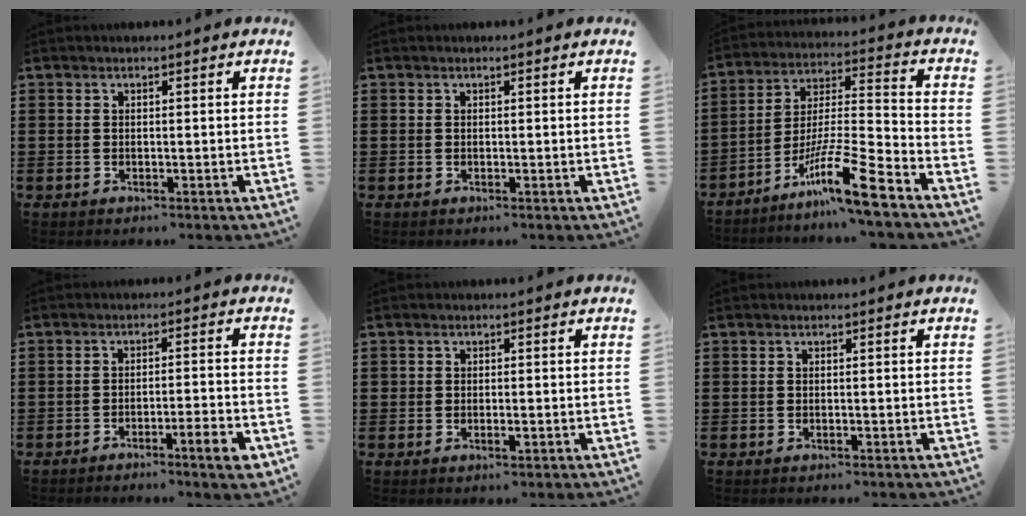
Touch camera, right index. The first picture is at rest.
{"total": 0.0}
{"total": 13.1, "force": [-9.4, 0.7, 9.1], "torque": [-0.169, 0.005, -0.179]}
{"total": 4.3, "force": [-3.1, 0.3, 2.9], "torque": [-0.048, -0.006, -0.054]}
{"total": 1.0, "force": [-0.4, 0.5, 0.7], "torque": [-0.015, -0.002, -0.008]}
{"total": 0.0}